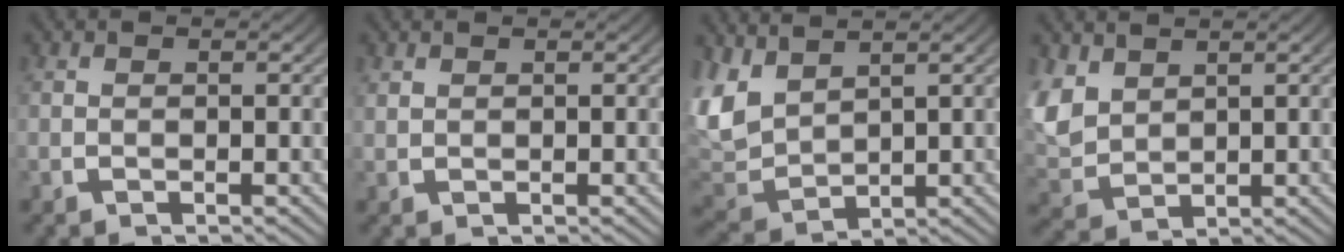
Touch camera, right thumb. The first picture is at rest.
{"total": 0.7, "force": [0.7, 0.1, 0.1], "torque": [-0.001, 0.002, 0.018]}
{"total": 7.2, "force": [0.9, 5.4, 4.7], "torque": [-0.149, -0.033, 0.041]}
{"total": 5.2, "force": [0.8, 4.1, 3.2], "torque": [-0.109, -0.028, 0.039]}